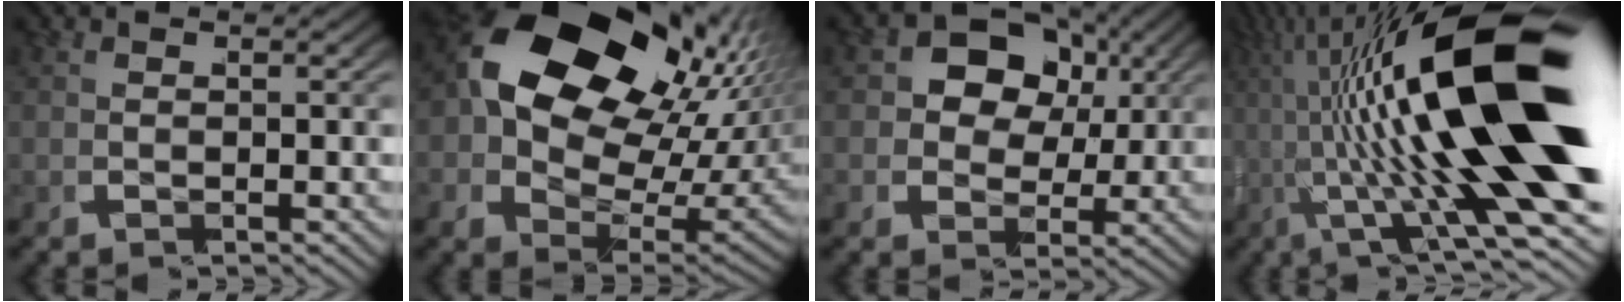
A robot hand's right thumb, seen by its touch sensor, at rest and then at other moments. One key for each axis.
{"total": 17.7, "fx": 2.9, "fy": 12.6, "fz": 12.2, "tx": -0.253, "ty": -0.023, "tz": 0.038}
{"total": 6.3, "fx": 0.8, "fy": 5.7, "fz": 2.6, "tx": -0.079, "ty": -0.022, "tz": 0.009}
{"total": 16.3, "fx": 0.5, "fy": 6.1, "fz": 15.1, "tx": -0.248, "ty": -0.015, "tz": 0.003}